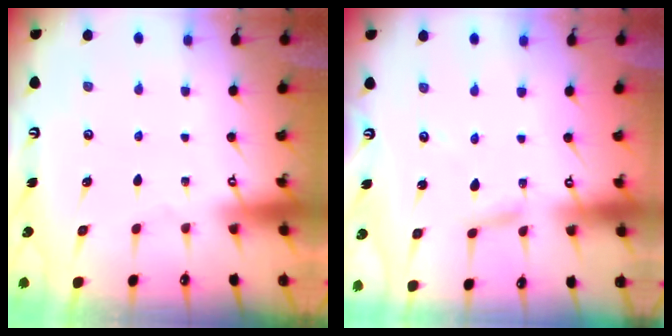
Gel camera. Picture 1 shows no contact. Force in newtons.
{"total": 3.6, "press": 3.5, "slide": 0.3}